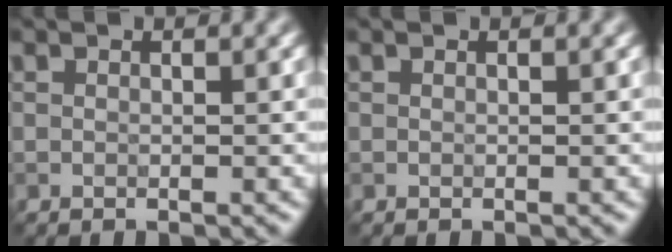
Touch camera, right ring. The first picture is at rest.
{"total": 0.0}